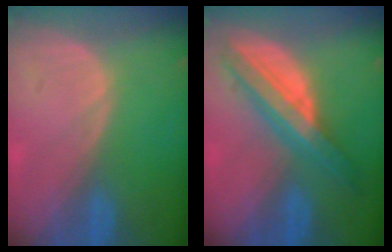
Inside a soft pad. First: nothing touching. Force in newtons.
{"total": 8.5, "press": 8.5, "slide": 0.4}